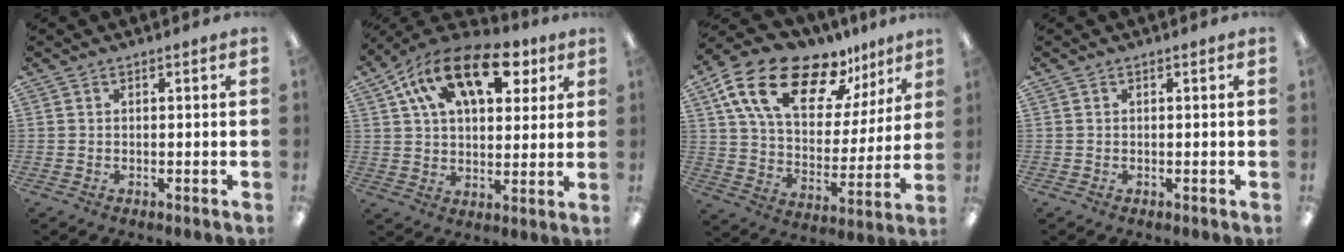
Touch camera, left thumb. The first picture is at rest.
{"total": 19.1, "force": [9.6, 10.1, 13.0], "torque": [-0.209, -0.026, 0.163]}
{"total": 20.7, "force": [13.8, 10.4, 11.4], "torque": [-0.200, -0.081, 0.245]}
{"total": 0.0}